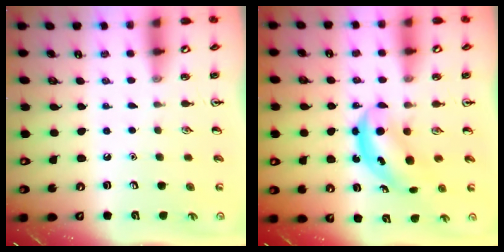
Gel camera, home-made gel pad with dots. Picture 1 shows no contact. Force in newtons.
{"total": 5.5, "press": 5.4, "slide": 0.9}